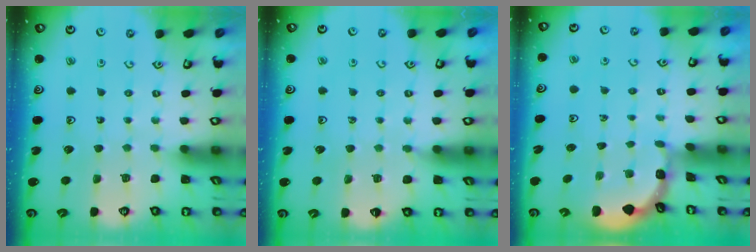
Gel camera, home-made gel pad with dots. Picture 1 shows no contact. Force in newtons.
{"total": 3.6, "press": 3.6, "slide": 0.4}
{"total": 1.3, "press": 1.3, "slide": 0.1}